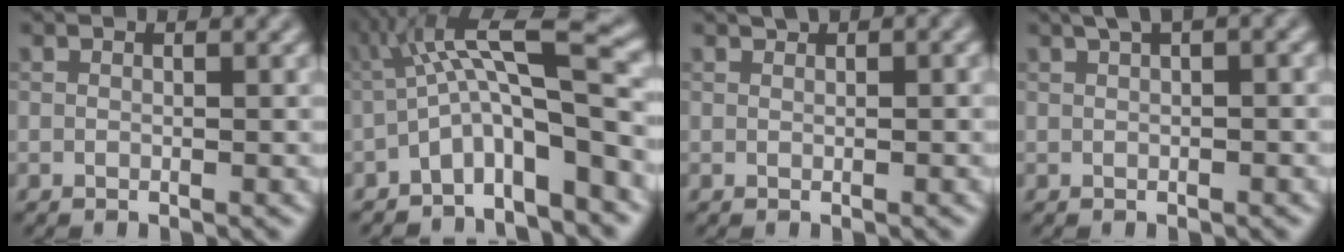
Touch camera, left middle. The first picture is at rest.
{"total": 8.3, "force": [-2.2, 1.7, 7.9], "torque": [-0.123, 0.030, -0.050]}
{"total": 1.1, "force": [0.8, 0.4, 0.6], "torque": [-0.011, 0.004, 0.008]}
{"total": 2.8, "force": [1.4, 0.6, 2.4], "torque": [-0.035, 0.014, 0.019]}